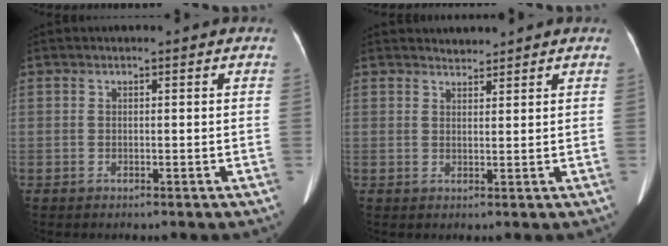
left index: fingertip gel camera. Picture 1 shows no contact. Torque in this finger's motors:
{"motor_torque": [0.05, -0.05, -0.07, 0.01]}